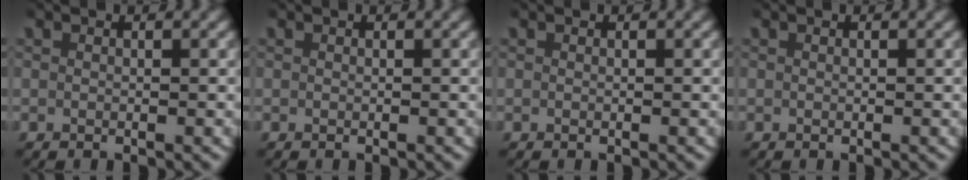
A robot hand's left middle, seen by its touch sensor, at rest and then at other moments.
{"total": 0.0}
{"total": 0.0}
{"total": 0.0}